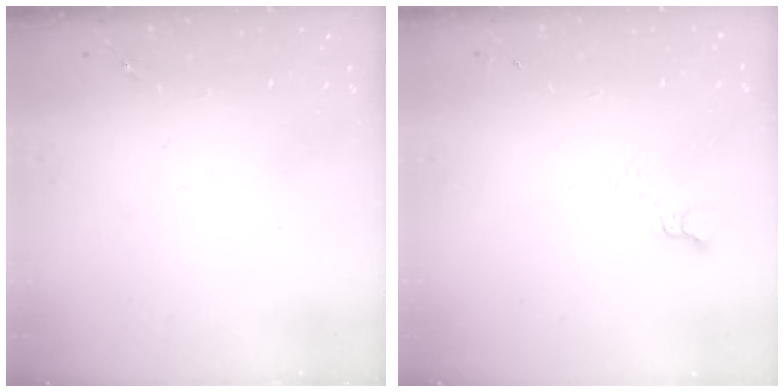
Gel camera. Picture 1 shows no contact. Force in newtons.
{"total": 4.1, "press": 4.0, "slide": 0.4}